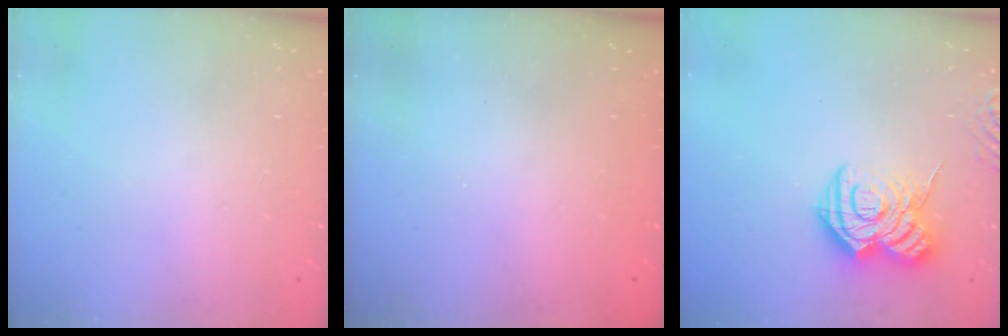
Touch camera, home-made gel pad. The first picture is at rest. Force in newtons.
{"total": 2.4, "press": 2.3, "slide": 0.7}
{"total": 14.9, "press": 14.8, "slide": 1.4}